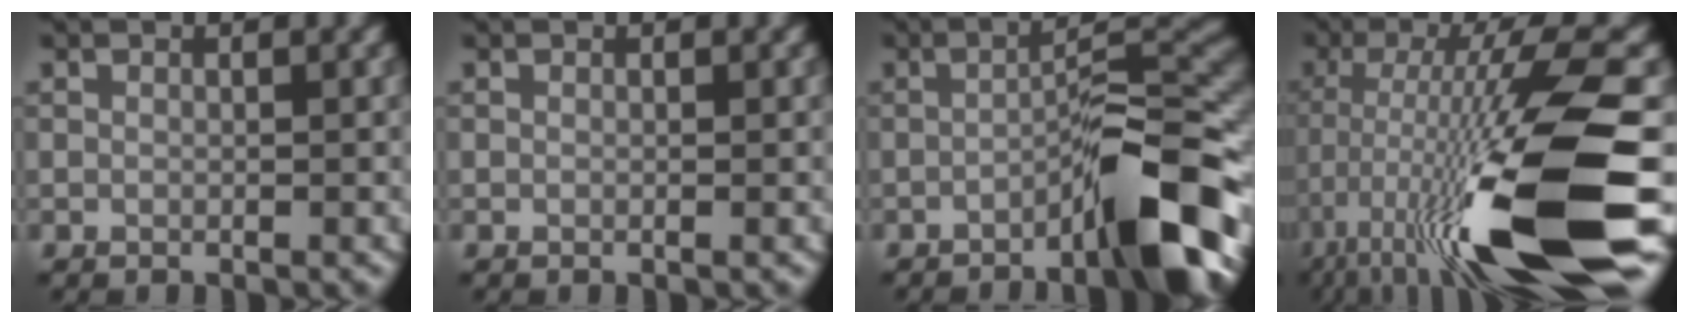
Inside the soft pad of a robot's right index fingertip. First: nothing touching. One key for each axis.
{"total": 0.0}
{"total": 9.3, "fx": -4.8, "fy": 1.7, "fz": 7.8, "tx": -0.103, "ty": 0.021, "tz": -0.084}
{"total": 16.5, "fx": -6.3, "fy": 2.9, "fz": 15.0, "tx": -0.273, "ty": 0.002, "tz": -0.098}